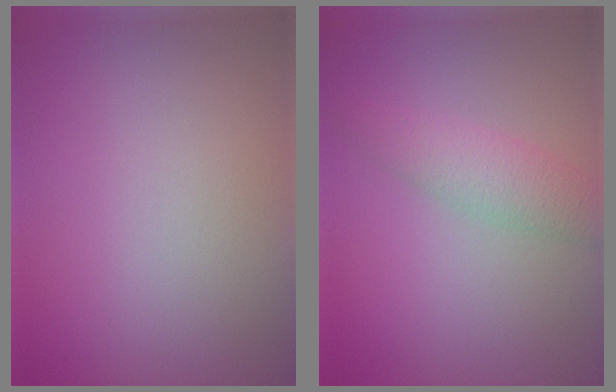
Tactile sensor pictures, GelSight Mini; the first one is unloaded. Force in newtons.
{"total": 2.9, "press": 2.9, "slide": 0.0}